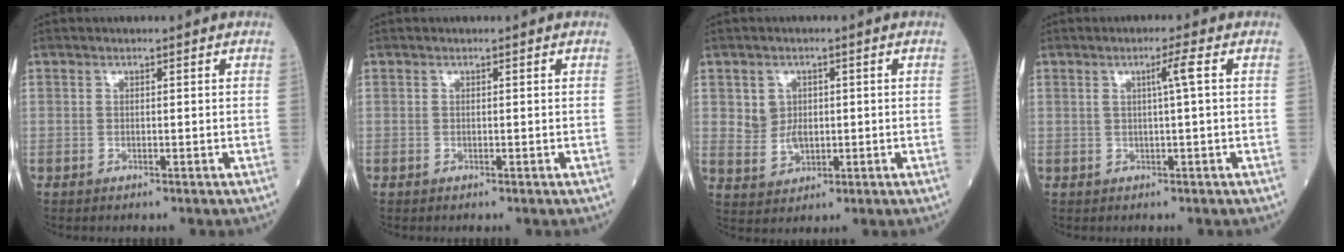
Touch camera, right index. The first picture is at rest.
{"total": 0.0}
{"total": 4.0, "force": [0.7, 3.5, 1.9], "torque": [-0.033, 0.005, 0.022]}
{"total": 2.5, "force": [0.5, -0.7, 2.3], "torque": [-0.041, 0.000, 0.009]}